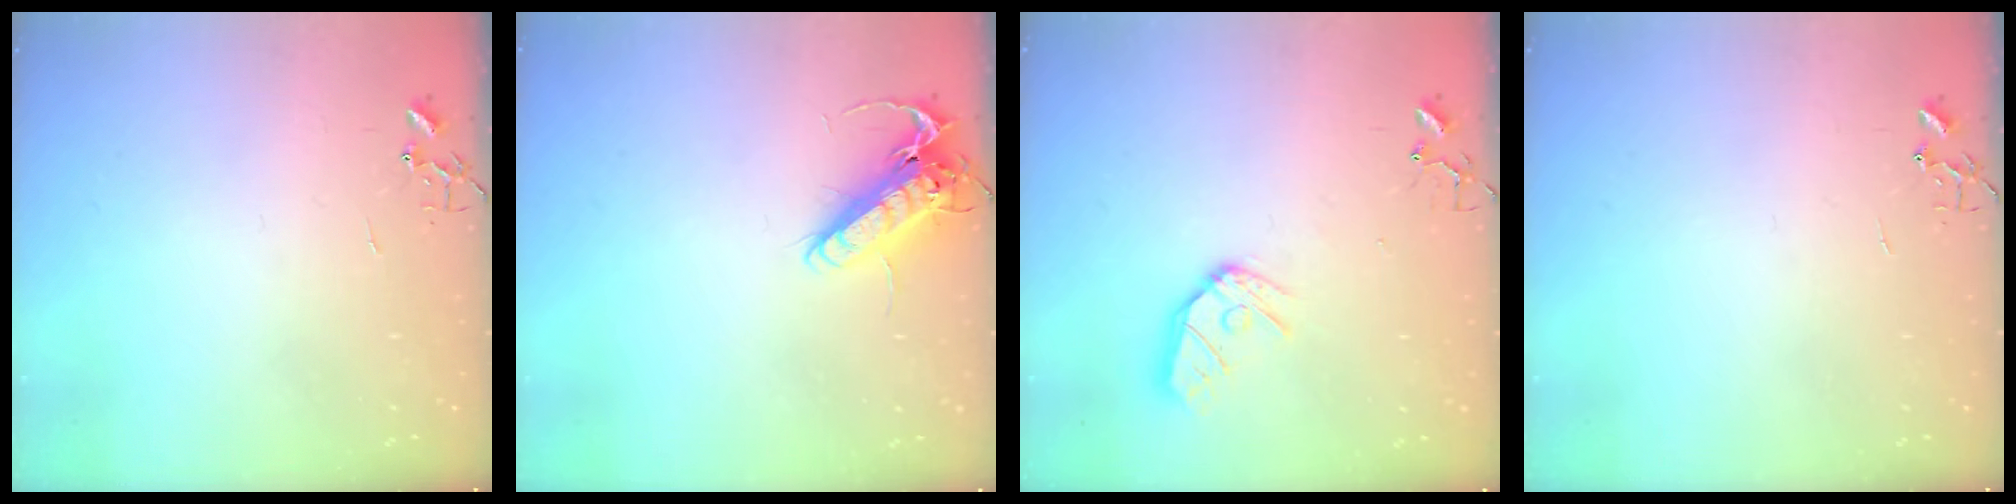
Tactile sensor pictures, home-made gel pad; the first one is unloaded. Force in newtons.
{"total": 13.8, "press": 13.6, "slide": 2.3}
{"total": 11.0, "press": 11.0, "slide": 1.3}
{"total": 0.0}